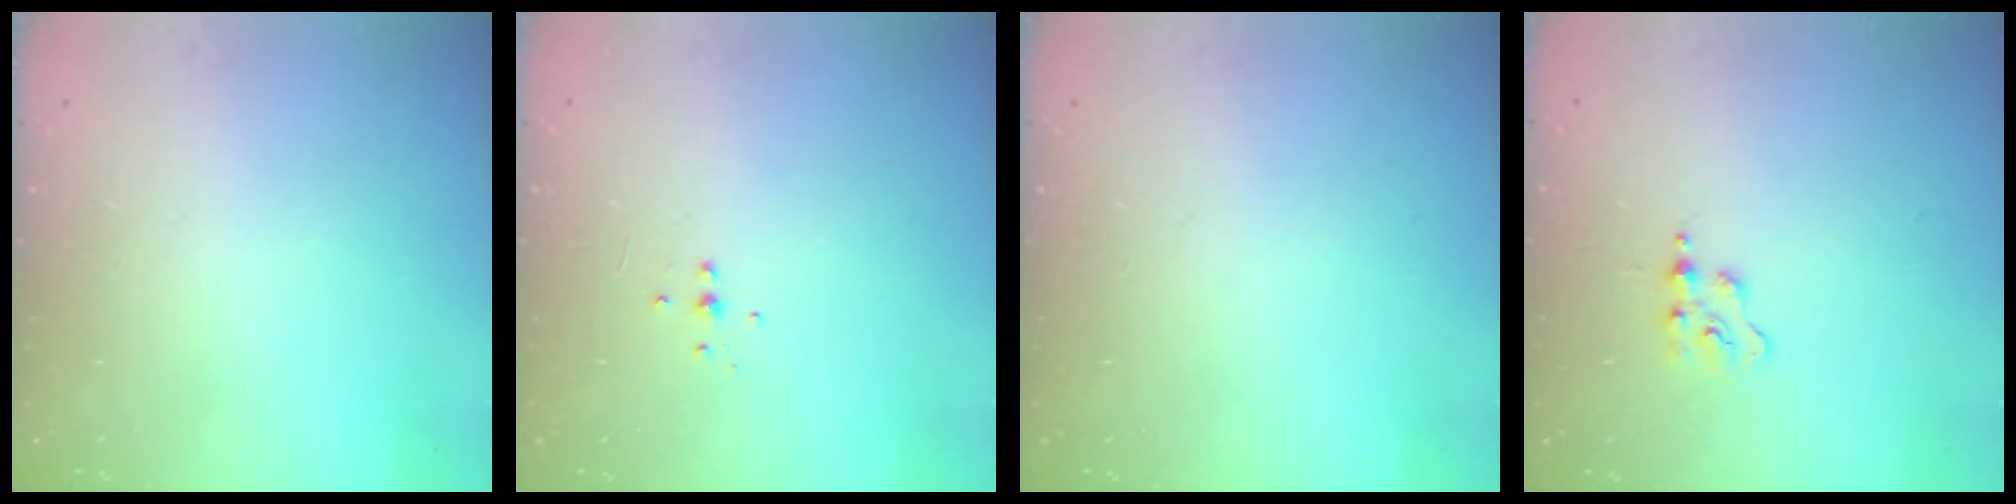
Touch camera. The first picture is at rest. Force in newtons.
{"total": 3.2, "press": 3.2, "slide": 0.3}
{"total": 0.0}
{"total": 2.8, "press": 2.7, "slide": 0.5}